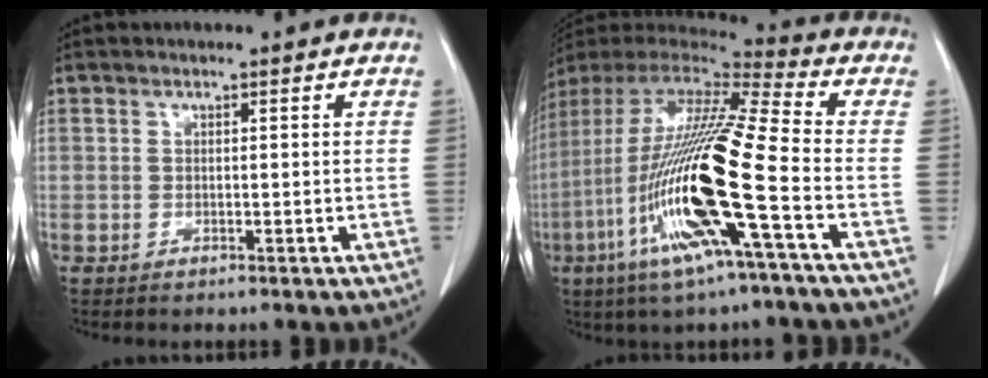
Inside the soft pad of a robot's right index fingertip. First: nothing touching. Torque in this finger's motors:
{"motor_torque": [2.14, 0.00, 0.84, 0.21]}